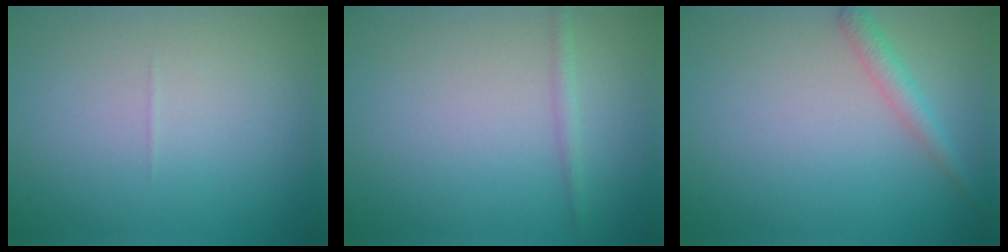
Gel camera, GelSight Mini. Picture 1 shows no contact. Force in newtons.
{"total": 1.1, "press": 1.1, "slide": 0.1}
{"total": 1.9, "press": 1.9, "slide": 0.1}